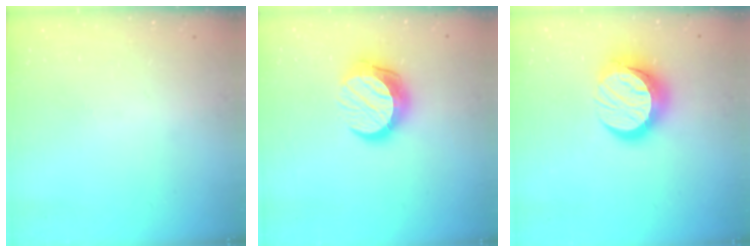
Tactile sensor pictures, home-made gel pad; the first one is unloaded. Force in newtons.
{"total": 13.1, "press": 13.1, "slide": 0.8}
{"total": 13.5, "press": 13.5, "slide": 1.4}